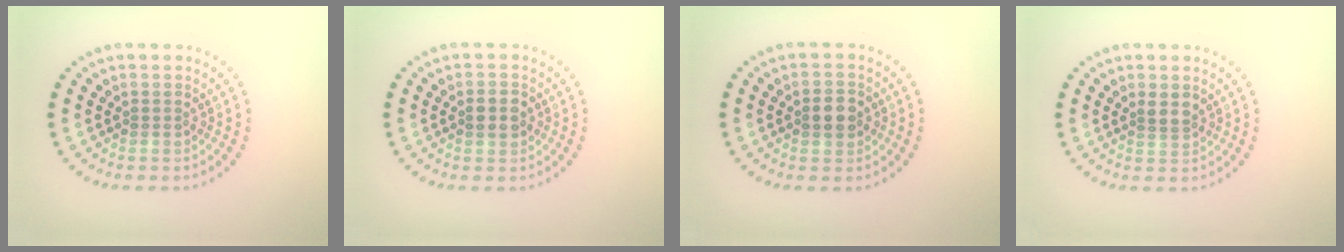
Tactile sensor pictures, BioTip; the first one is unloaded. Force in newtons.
{"total": 2.4, "press": 2.4, "slide": 0.1}
{"total": 2.5, "press": 2.5, "slide": 0.1}
{"total": 1.5, "press": 1.2, "slide": 0.9}